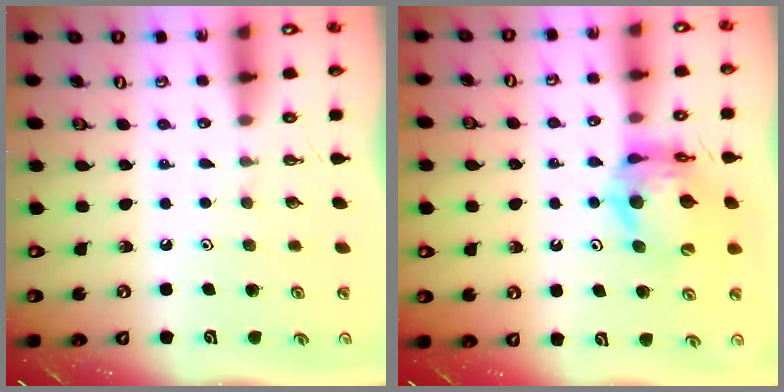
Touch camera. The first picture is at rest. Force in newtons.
{"total": 12.3, "press": 12.3, "slide": 1.4}